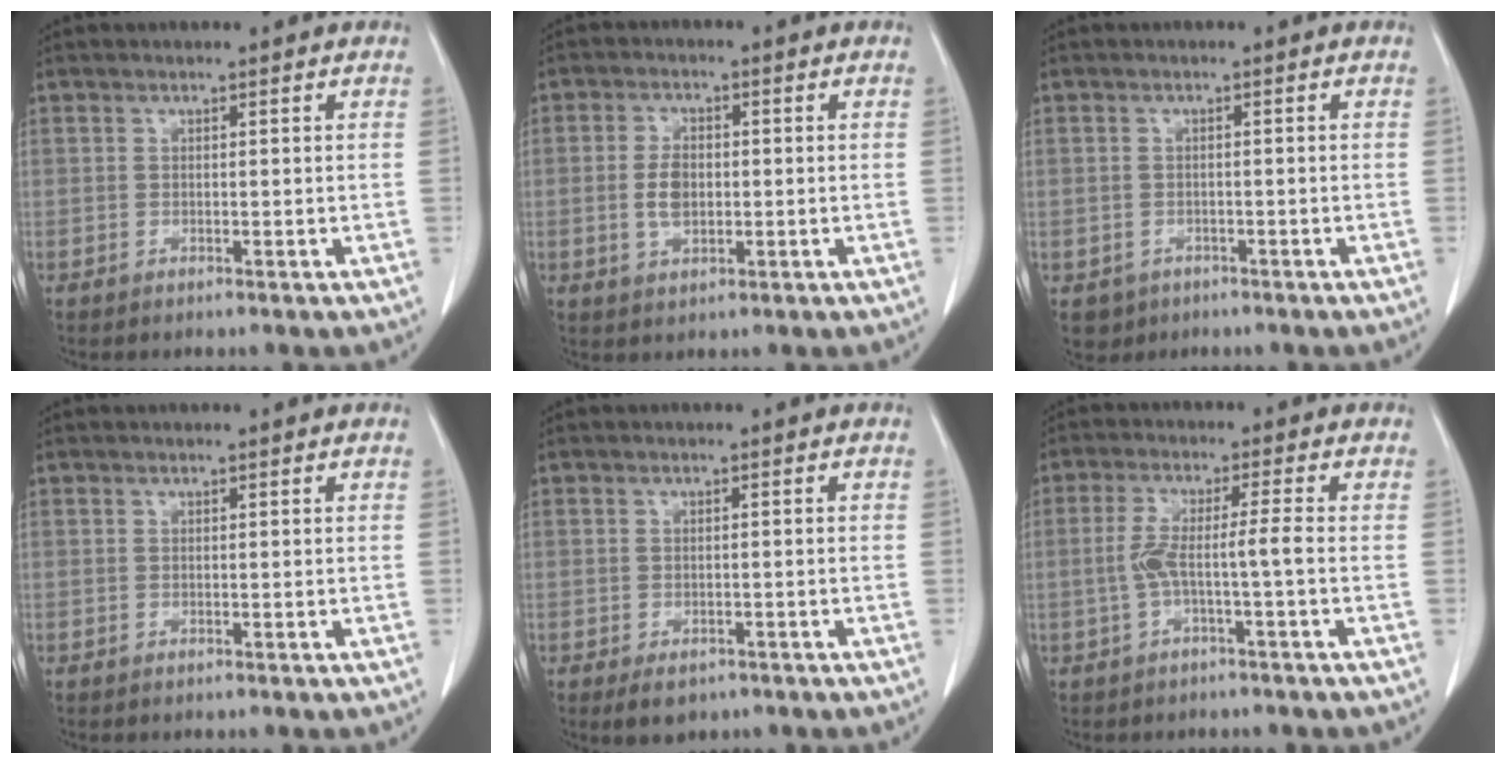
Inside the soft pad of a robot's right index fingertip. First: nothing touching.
{"total": 4.5, "force": [-0.4, 2.5, 3.7], "torque": [-0.077, 0.003, -0.005]}
{"total": 3.1, "force": [-1.6, 2.7, 0.3], "torque": [-0.002, 0.006, -0.020]}
{"total": 0.0}
{"total": 3.3, "force": [-2.1, 1.9, 1.6], "torque": [-0.020, -0.002, -0.022]}
{"total": 4.8, "force": [-1.2, -0.3, 4.6], "torque": [-0.095, 0.014, -0.020]}